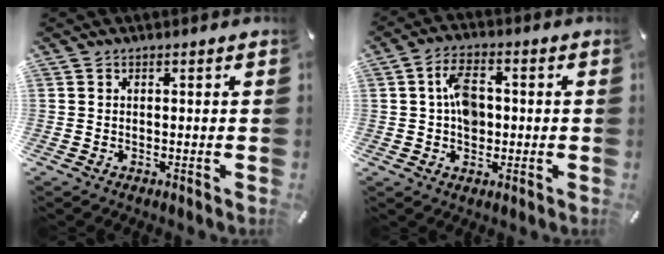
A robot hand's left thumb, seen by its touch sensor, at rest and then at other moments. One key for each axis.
{"total": 7.3, "fx": 0.3, "fy": 4.8, "fz": 5.4, "tx": -0.092, "ty": 0.006, "tz": 0.004}